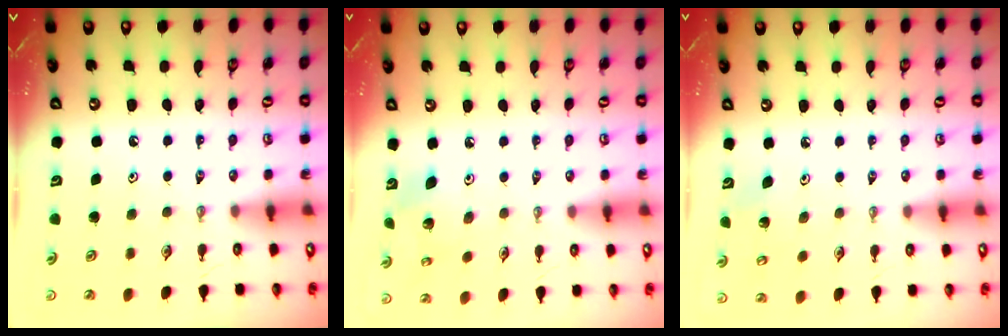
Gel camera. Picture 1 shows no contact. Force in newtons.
{"total": 5.5, "press": 5.5, "slide": 0.3}
{"total": 4.2, "press": 4.0, "slide": 1.1}